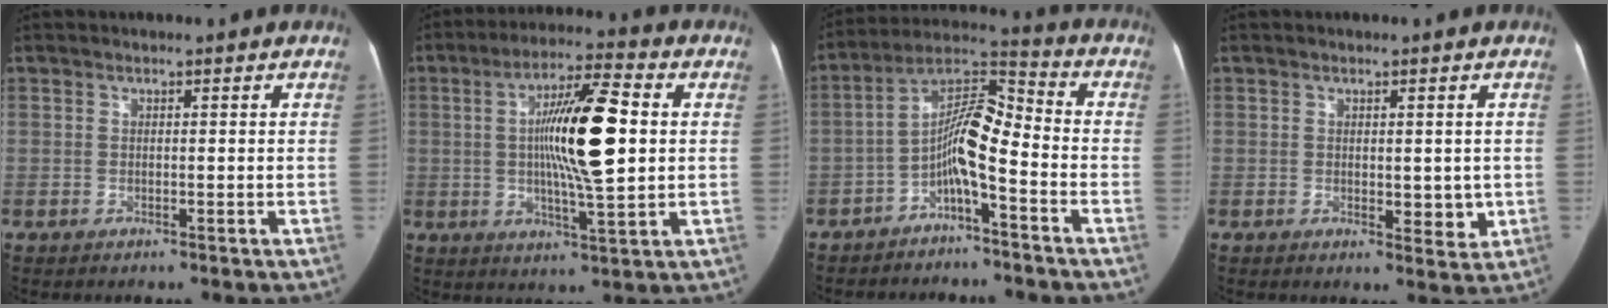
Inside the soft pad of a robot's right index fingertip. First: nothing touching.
{"total": 14.2, "force": [1.3, 1.8, 14.0], "torque": [-0.242, 0.009, 0.018]}
{"total": 8.6, "force": [-3.6, 1.7, 7.7], "torque": [-0.138, 0.037, -0.067]}
{"total": 3.7, "force": [-0.2, 1.9, 3.2], "torque": [-0.036, -0.007, 0.002]}